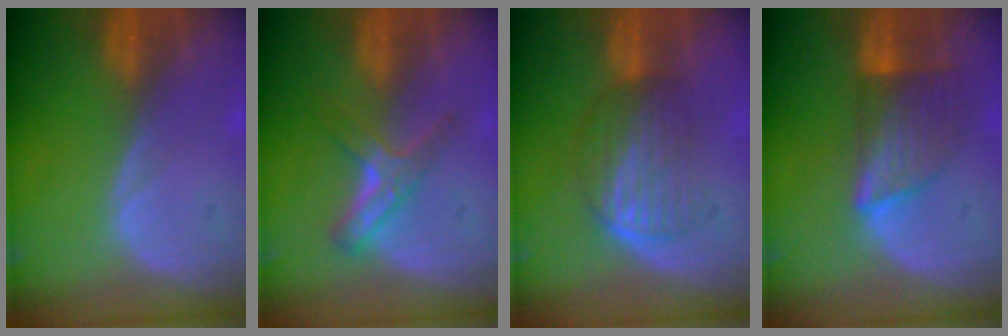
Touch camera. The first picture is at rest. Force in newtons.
{"total": 5.6, "press": 4.9, "slide": 2.6}
{"total": 5.8, "press": 5.5, "slide": 2.0}
{"total": 6.9, "press": 6.4, "slide": 2.6}